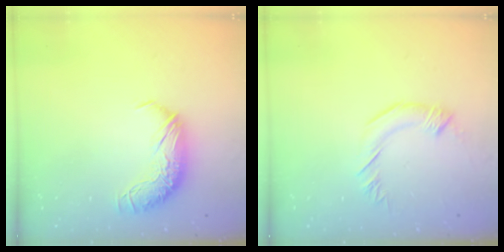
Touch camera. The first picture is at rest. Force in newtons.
{"total": 3.0, "press": 2.9, "slide": 0.5}